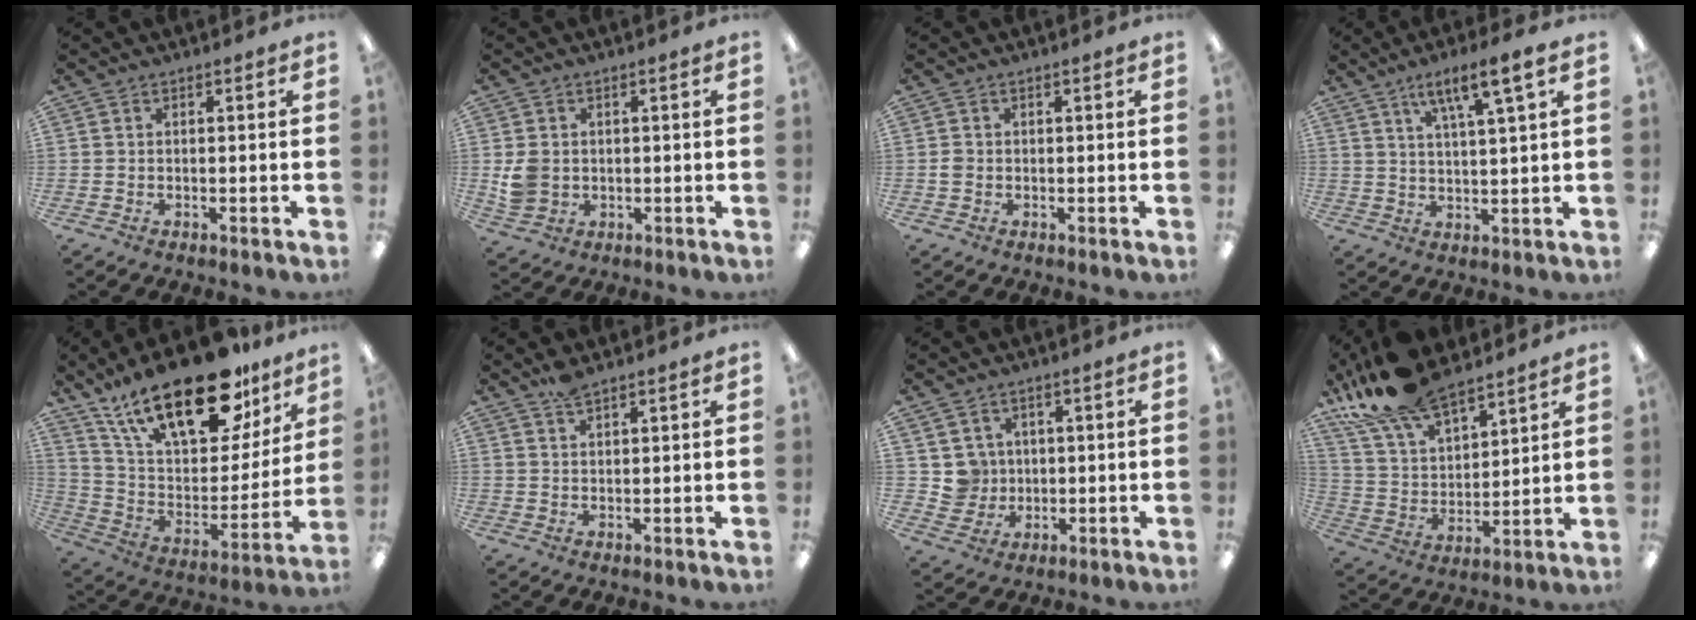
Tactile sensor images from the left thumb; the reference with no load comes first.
{"total": 4.6, "force": [0.6, 4.0, 2.2], "torque": [-0.034, 0.007, 0.015]}
{"total": 1.2, "force": [-0.1, 1.0, 0.6], "torque": [-0.011, 0.003, -0.003]}
{"total": 7.7, "force": [5.1, 0.5, 5.7], "torque": [-0.100, -0.021, 0.080]}
{"total": 26.5, "force": [18.1, 10.6, 16.3], "torque": [-0.281, -0.106, 0.310]}
{"total": 2.9, "force": [2.4, 0.6, 1.5], "torque": [-0.035, -0.001, 0.043]}
{"total": 5.4, "force": [1.7, 5.1, -0.2], "torque": [0.003, -0.002, 0.032]}
{"total": 18.6, "force": [15.0, 7.0, 8.3], "torque": [-0.182, -0.079, 0.276]}